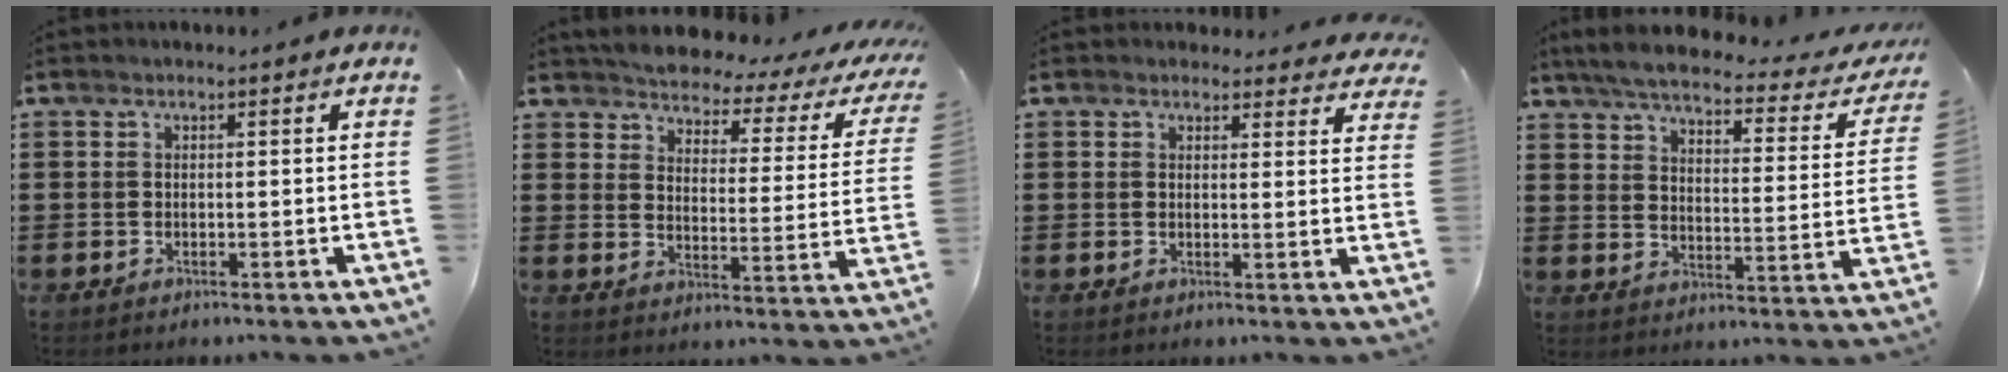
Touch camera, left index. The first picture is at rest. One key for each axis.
{"total": 3.0, "fx": 2.9, "fy": 0.4, "fz": 0.7, "tx": -0.039, "ty": -0.030, "tz": 0.041}
{"total": 2.4, "fx": 2.3, "fy": 0.8, "fz": 0.3, "tx": -0.005, "ty": -0.007, "tz": 0.040}
{"total": 4.8, "fx": 4.3, "fy": 0.5, "fz": 2.2, "tx": -0.068, "ty": -0.026, "tz": 0.068}